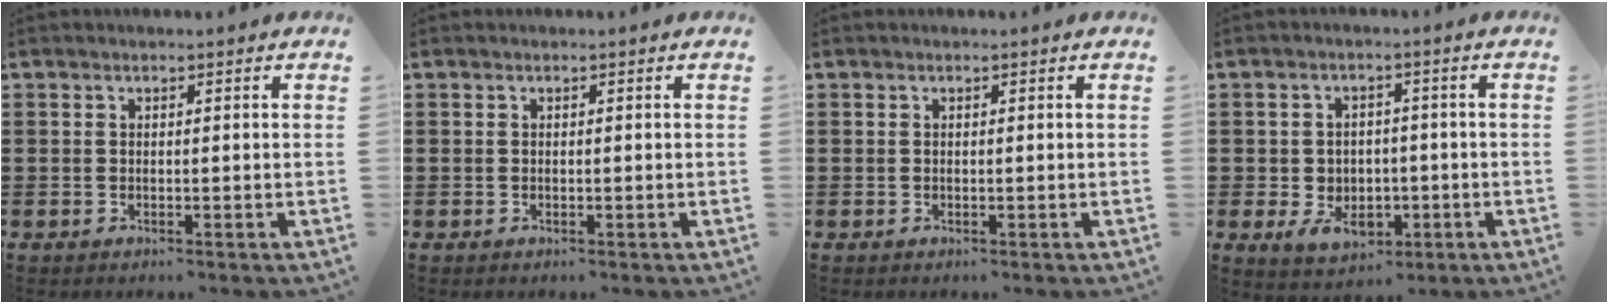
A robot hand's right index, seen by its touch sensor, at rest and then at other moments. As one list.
[{"total": 0.0}, {"total": 0.0}, {"total": 4.6, "force": [-1.5, 3.7, 2.3], "torque": [-0.056, 0.009, -0.030]}]